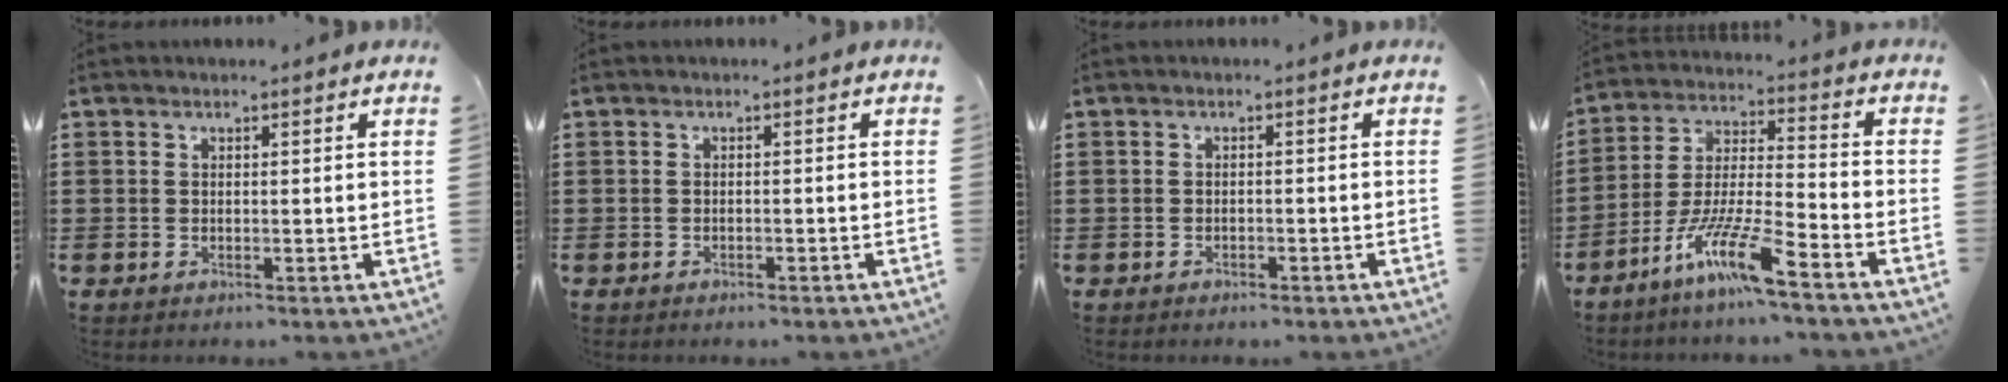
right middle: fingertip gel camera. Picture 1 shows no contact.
{"total": 0.7, "force": [-0.7, 0.2, 0.2], "torque": [-0.005, 0.000, -0.014]}
{"total": 0.9, "force": [-0.8, 0.3, 0.1], "torque": [-0.005, 0.000, -0.018]}
{"total": 10.6, "force": [-7.7, 0.6, 7.2], "torque": [-0.151, -0.006, -0.154]}